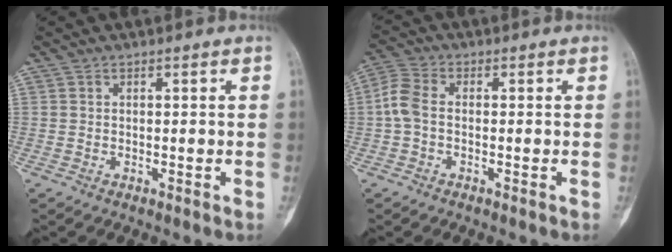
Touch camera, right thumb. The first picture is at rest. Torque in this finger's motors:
{"motor_torque": [0.54, 0.60, 0.39, -0.06, 0.08]}